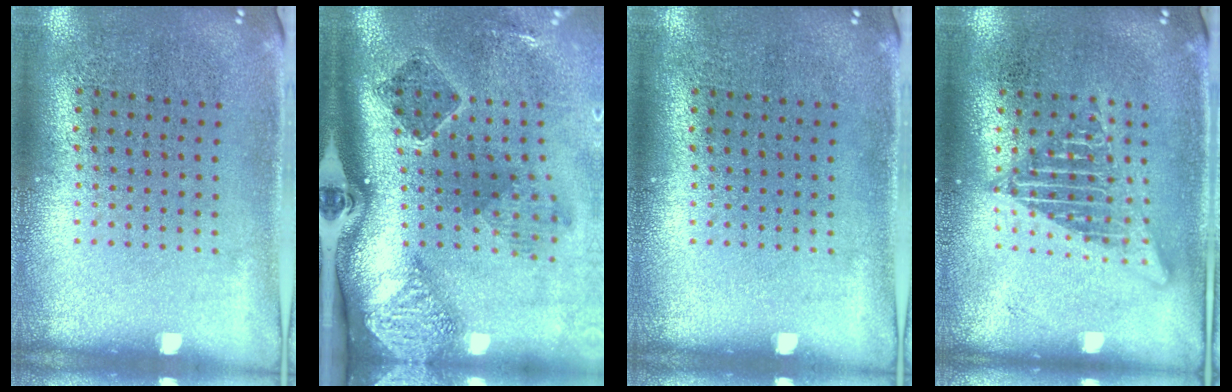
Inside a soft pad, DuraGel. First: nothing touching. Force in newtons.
{"total": 2.8, "press": 1.9, "slide": 2.1}
{"total": 0.0}
{"total": 2.7, "press": 2.7, "slide": 0.3}